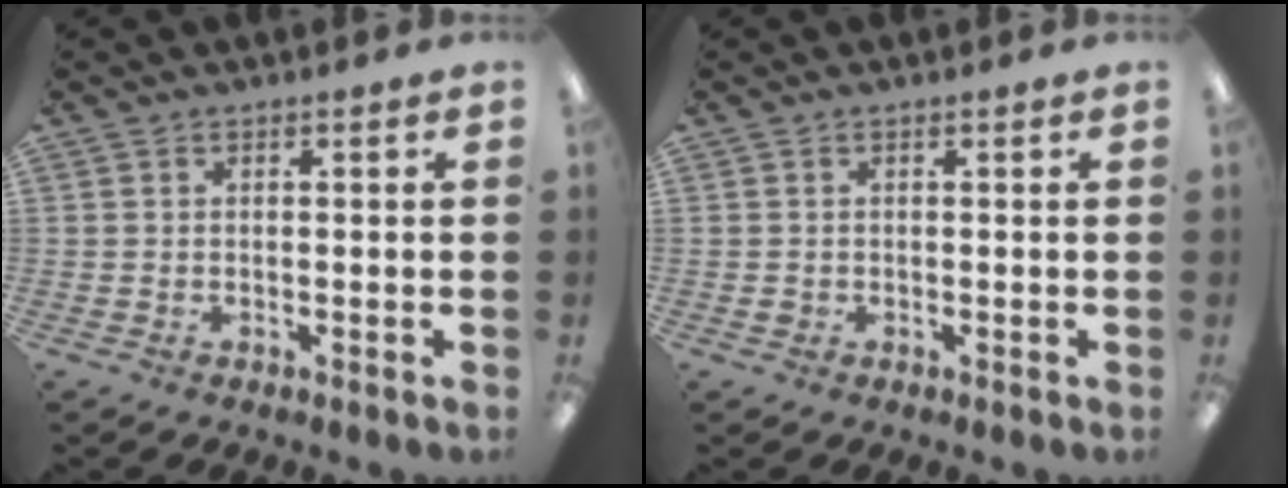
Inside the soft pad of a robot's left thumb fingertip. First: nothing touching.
{"total": 0.6, "force": [0.0, 0.5, 0.1], "torque": [-0.002, 0.004, -0.002]}